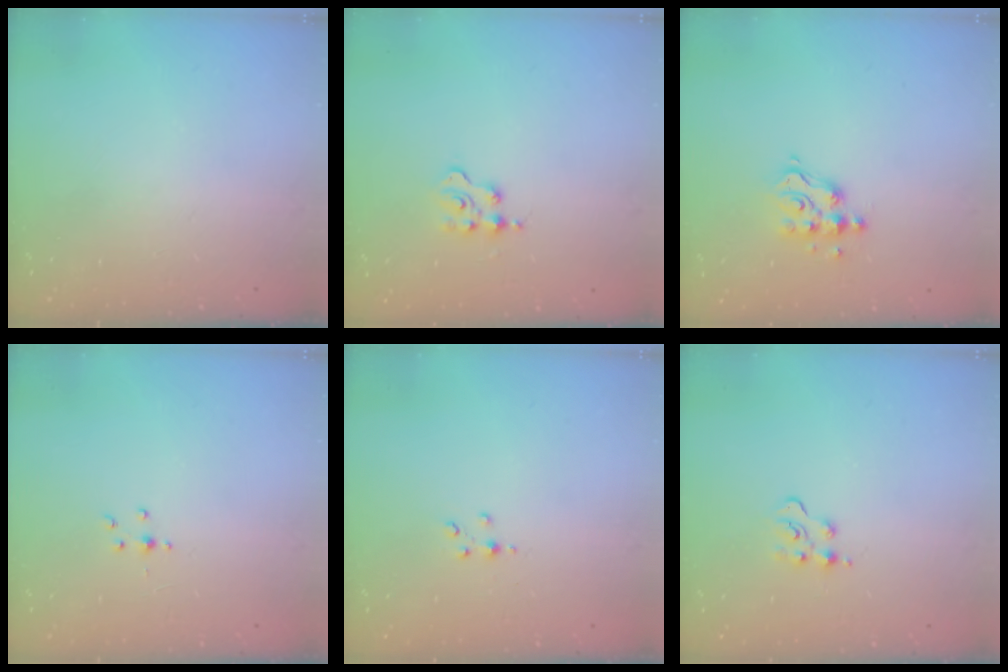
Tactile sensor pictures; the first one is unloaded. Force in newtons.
{"total": 2.3, "press": 2.3, "slide": 0.3}
{"total": 8.1, "press": 8.1, "slide": 0.4}
{"total": 2.0, "press": 1.9, "slide": 0.5}
{"total": 3.4, "press": 3.4, "slide": 0.5}
{"total": 6.7, "press": 6.7, "slide": 0.5}